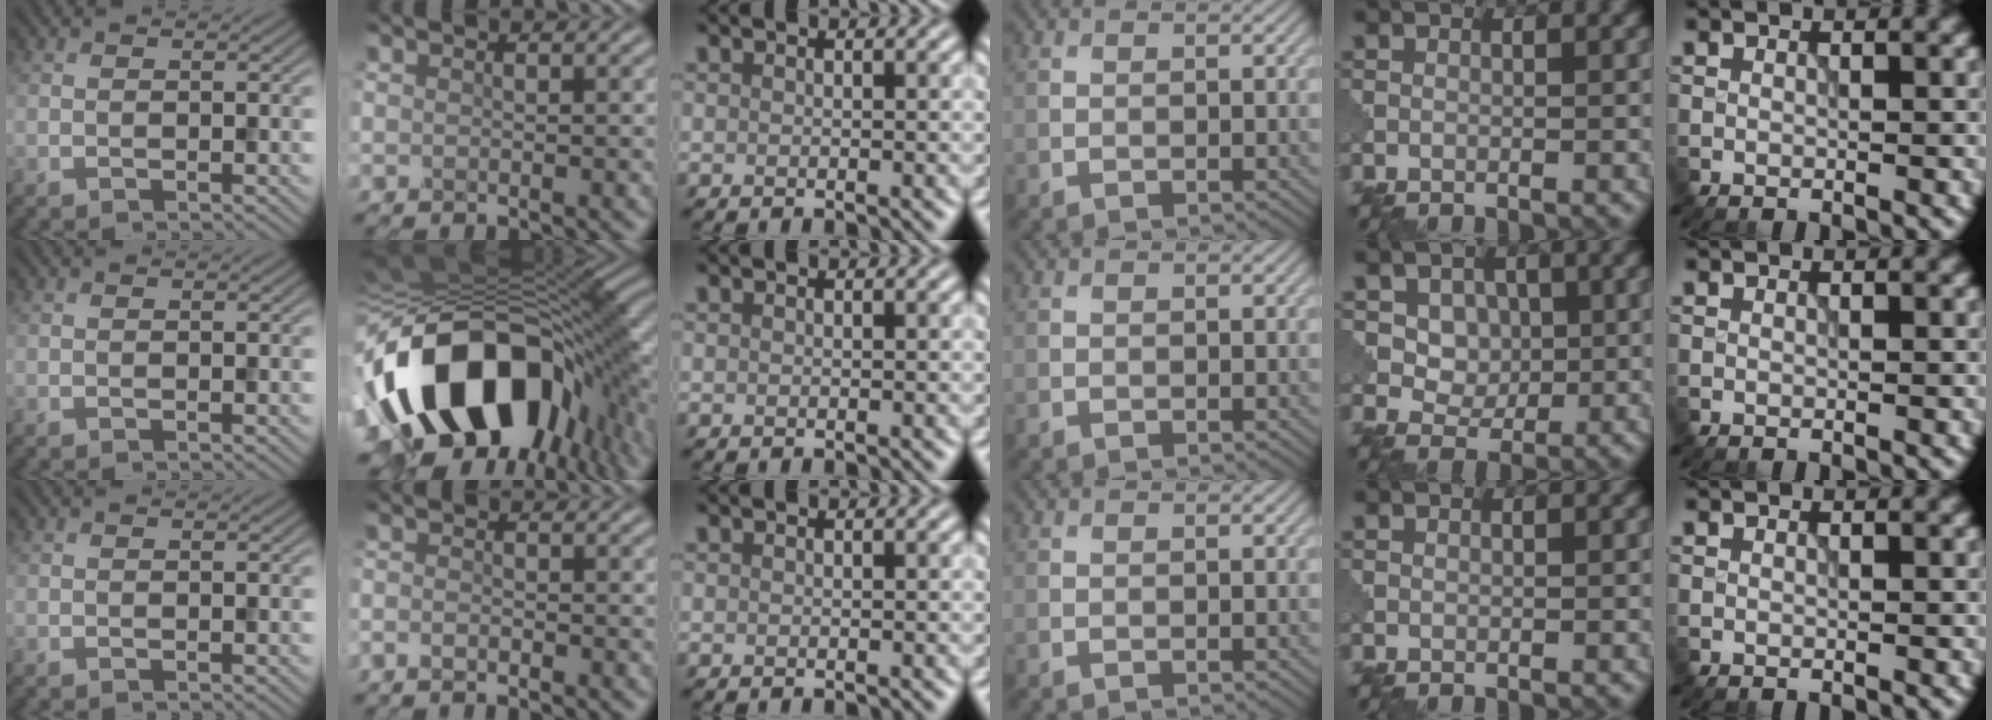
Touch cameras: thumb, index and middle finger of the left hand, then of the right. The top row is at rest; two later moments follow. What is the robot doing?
{"motion": "assemble", "object": "puzzle pieces"}